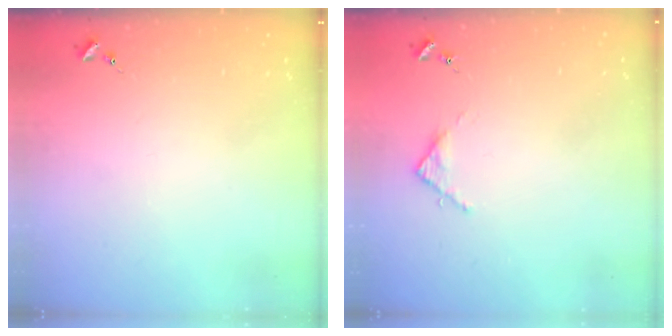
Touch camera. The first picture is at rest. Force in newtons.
{"total": 3.1, "press": 3.1, "slide": 0.4}